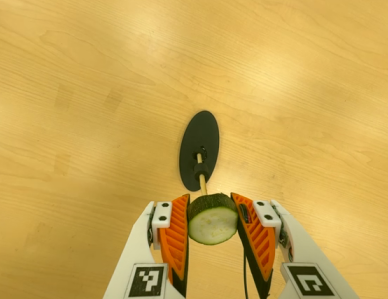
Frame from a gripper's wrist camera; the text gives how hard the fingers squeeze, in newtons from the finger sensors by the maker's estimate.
{"total": 11.6, "left": 11.3, "right": 11.9}